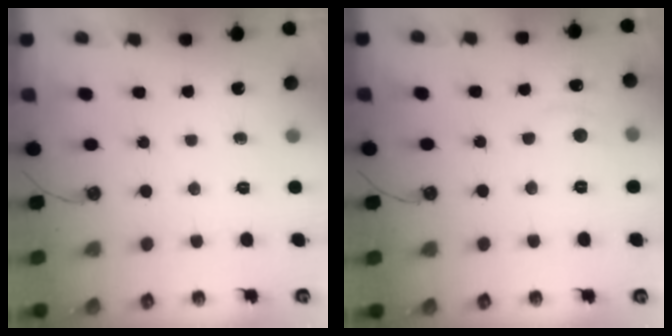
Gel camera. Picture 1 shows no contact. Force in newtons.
{"total": 1.2, "press": 0.9, "slide": 0.8}